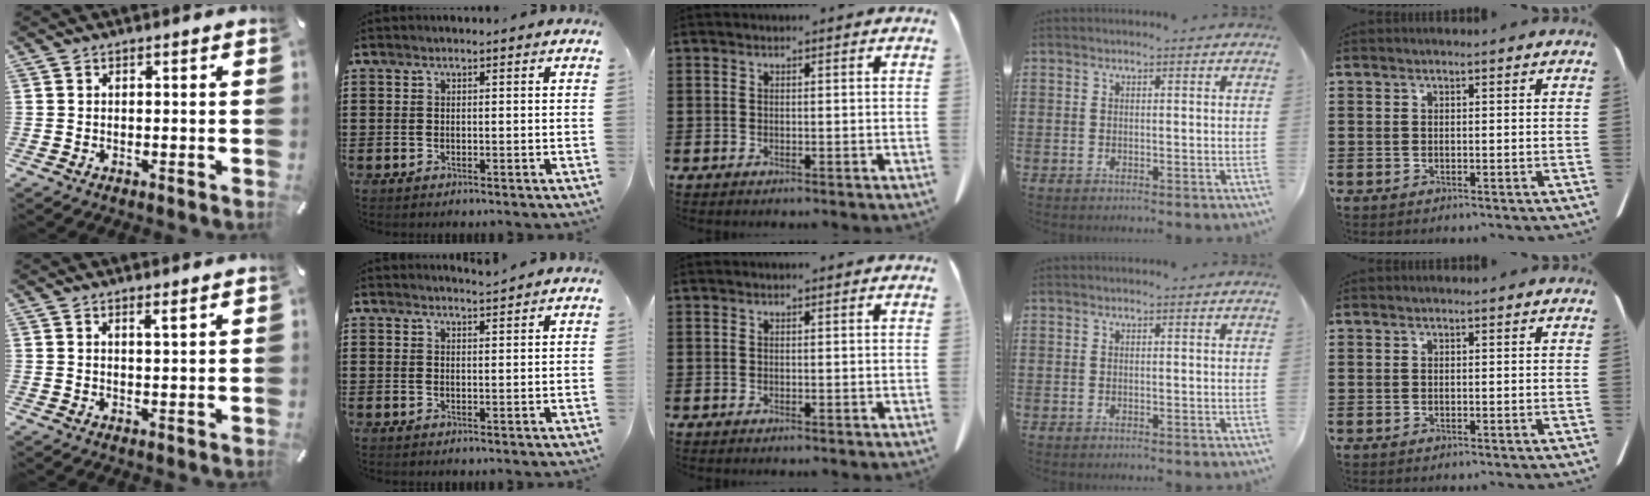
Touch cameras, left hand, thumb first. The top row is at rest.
{"thumb": {"total": 1.8, "force": [1.4, 0.1, 1.2], "torque": [-0.023, -0.001, 0.024]}, "index": {"total": 2.0, "force": [1.9, -0.1, 0.2], "torque": [-0.008, -0.002, 0.038]}}